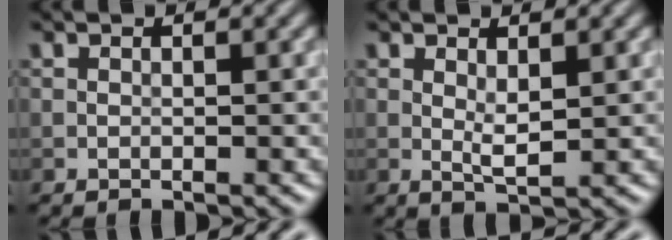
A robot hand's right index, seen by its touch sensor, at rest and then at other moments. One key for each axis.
{"total": 1.7, "fx": 0.6, "fy": 0.5, "fz": 1.5, "tx": -0.032, "ty": -0.004, "tz": 0.013}